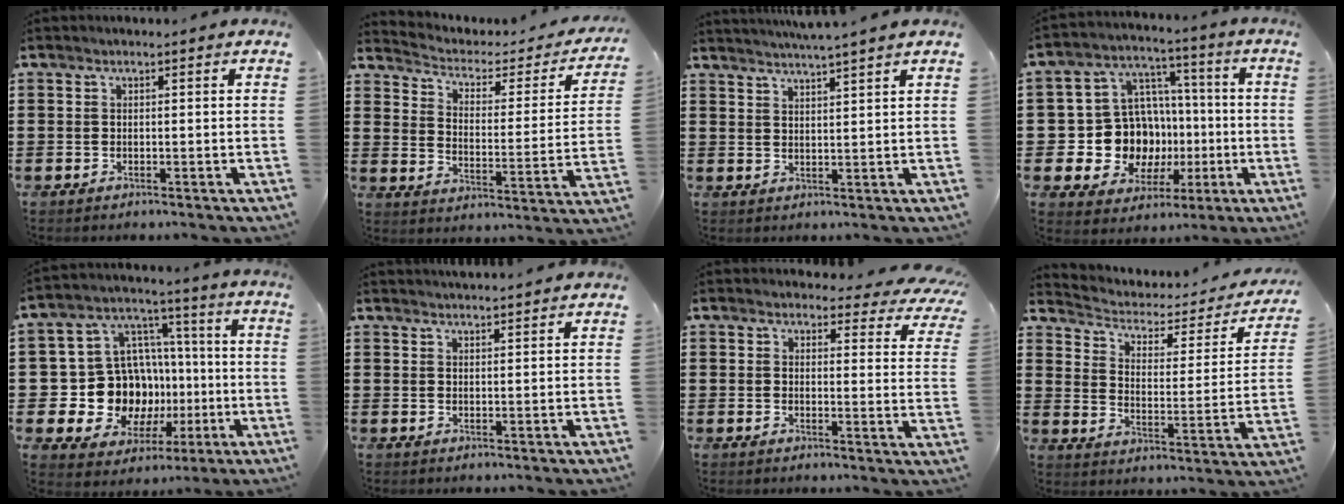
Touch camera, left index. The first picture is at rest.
{"total": 2.2, "force": [1.4, 1.4, 1.0], "torque": [-0.034, -0.016, 0.014]}
{"total": 3.0, "force": [2.8, -0.9, 0.4], "torque": [-0.016, -0.012, 0.050]}
{"total": 12.3, "force": [-1.4, 11.5, 4.2], "torque": [-0.120, 0.002, -0.015]}
{"total": 14.2, "force": [-1.5, 13.1, 5.3], "torque": [-0.136, -0.007, -0.009]}
{"total": 2.1, "force": [2.1, -0.2, 0.0], "torque": [-0.006, -0.003, 0.042]}
{"total": 3.8, "force": [3.5, 0.8, 1.2], "torque": [-0.023, -0.021, 0.059]}
{"total": 2.7, "force": [1.6, 1.7, 1.2], "torque": [-0.040, -0.014, 0.019]}